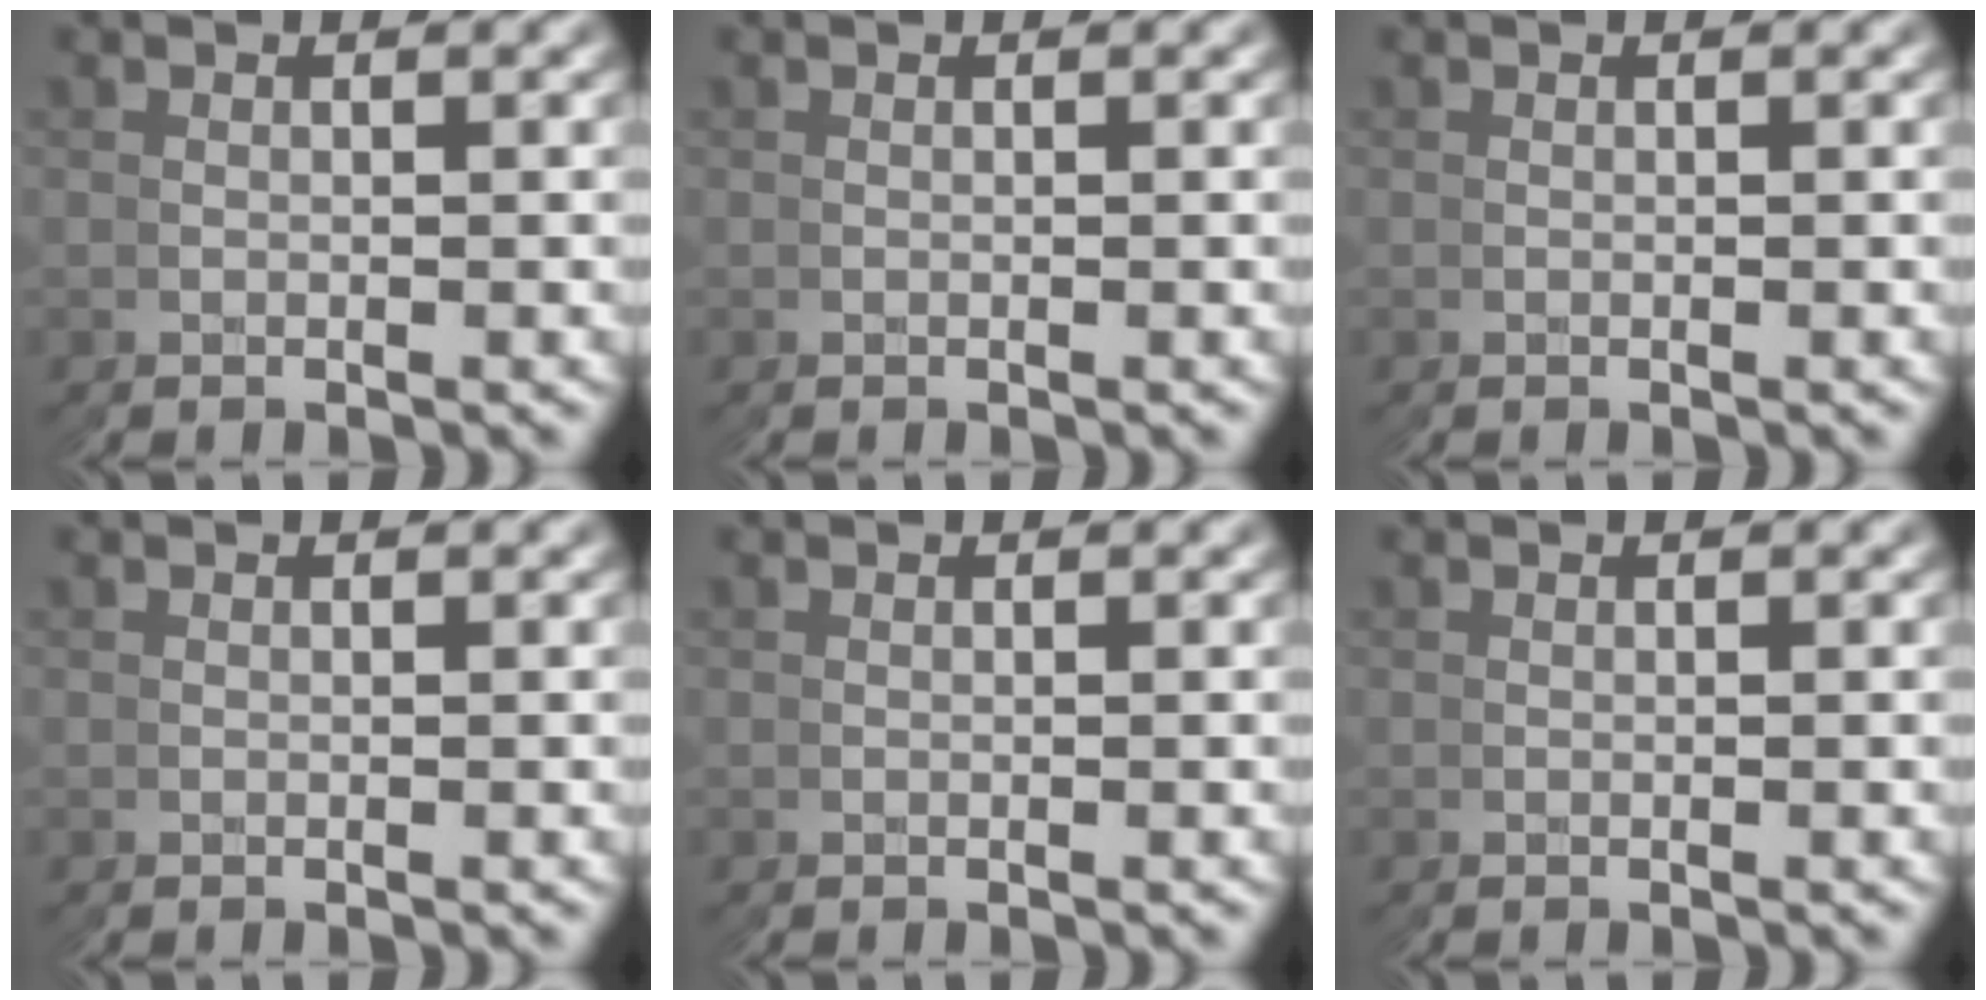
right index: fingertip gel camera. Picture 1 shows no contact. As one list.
[{"total": 0.0}, {"total": 0.0}, {"total": 0.0}, {"total": 0.0}, {"total": 0.0}]